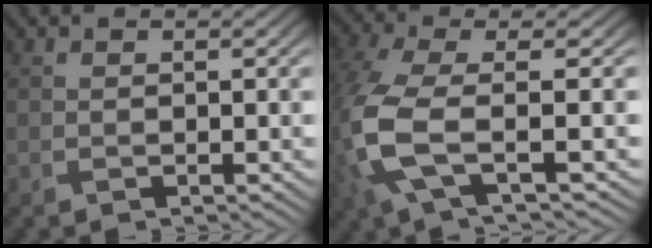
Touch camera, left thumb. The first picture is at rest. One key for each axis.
{"total": 8.2, "fx": -1.9, "fy": 3.1, "fz": 7.4, "tx": -0.195, "ty": -0.010, "tz": -0.047}